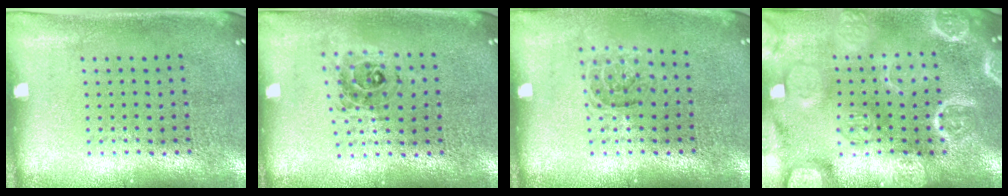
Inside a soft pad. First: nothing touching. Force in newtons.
{"total": 0.7, "press": 0.7, "slide": 0.2}
{"total": 1.1, "press": 1.0, "slide": 0.4}
{"total": 6.4, "press": 6.3, "slide": 0.8}